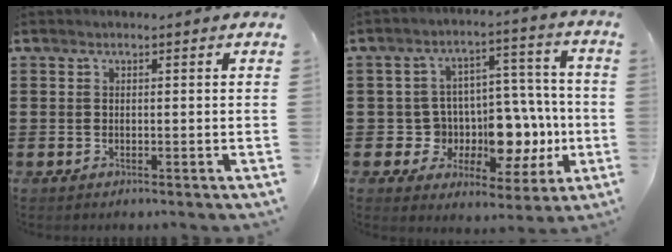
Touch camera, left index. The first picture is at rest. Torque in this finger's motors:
{"motor_torque": [1.01, 0.27, 0.57, 0.11]}